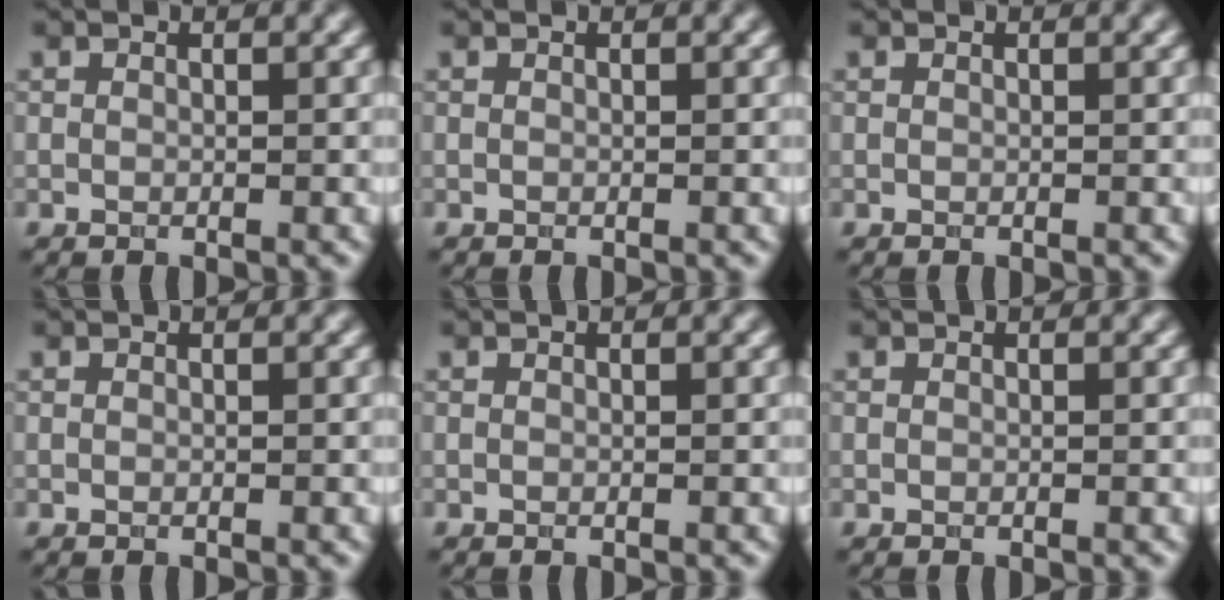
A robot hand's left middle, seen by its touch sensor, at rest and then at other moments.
{"total": 0.0}
{"total": 0.0}
{"total": 0.0}
{"total": 0.0}
{"total": 0.0}